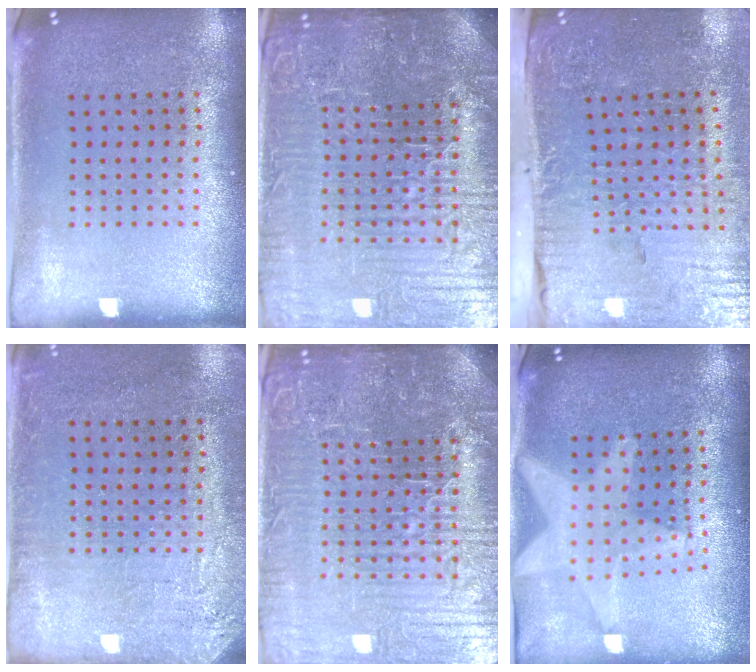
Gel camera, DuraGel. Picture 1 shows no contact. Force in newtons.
{"total": 6.8, "press": 6.1, "slide": 3.0}
{"total": 4.9, "press": 4.1, "slide": 2.5}
{"total": 2.7, "press": 2.3, "slide": 1.3}
{"total": 6.8, "press": 6.1, "slide": 3.0}
{"total": 1.9, "press": 1.6, "slide": 0.8}